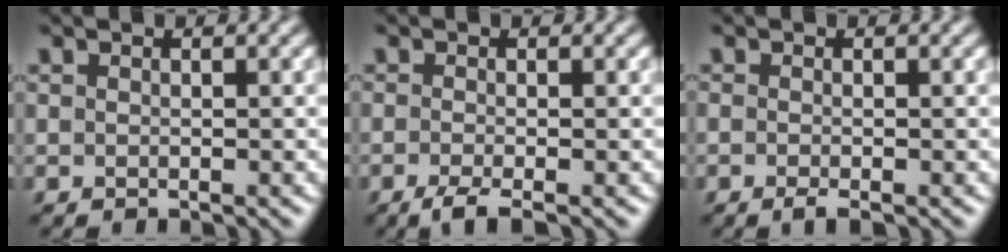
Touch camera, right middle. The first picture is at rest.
{"total": 2.2, "force": [-1.4, 0.4, 1.7], "torque": [-0.036, -0.007, -0.033]}
{"total": 1.2, "force": [-0.7, 0.2, 0.9], "torque": [-0.019, -0.006, -0.014]}